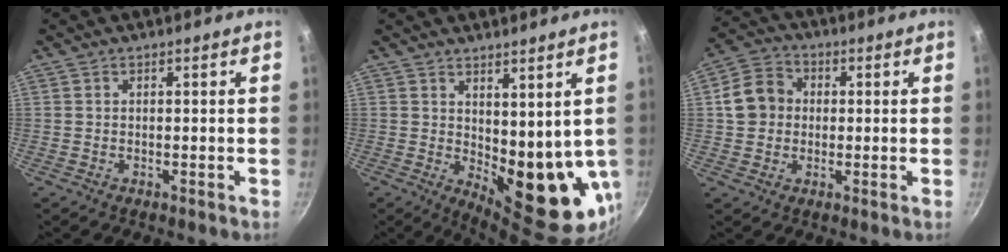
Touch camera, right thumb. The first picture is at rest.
{"total": 12.1, "force": [2.5, 5.7, 10.4], "torque": [-0.117, -0.043, 0.051]}
{"total": 8.3, "force": [0.5, 7.2, 4.1], "torque": [-0.045, 0.016, -0.007]}